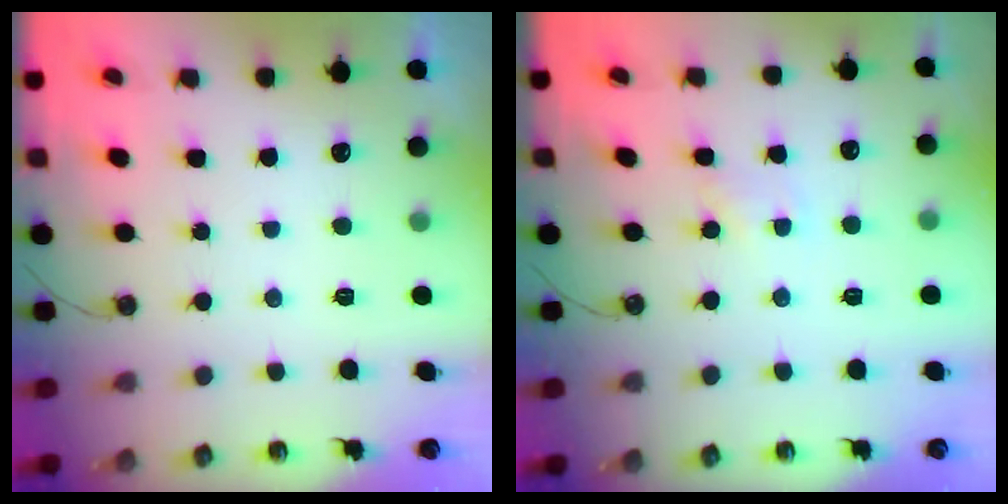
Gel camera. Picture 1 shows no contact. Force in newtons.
{"total": 2.3, "press": 2.3, "slide": 0.3}